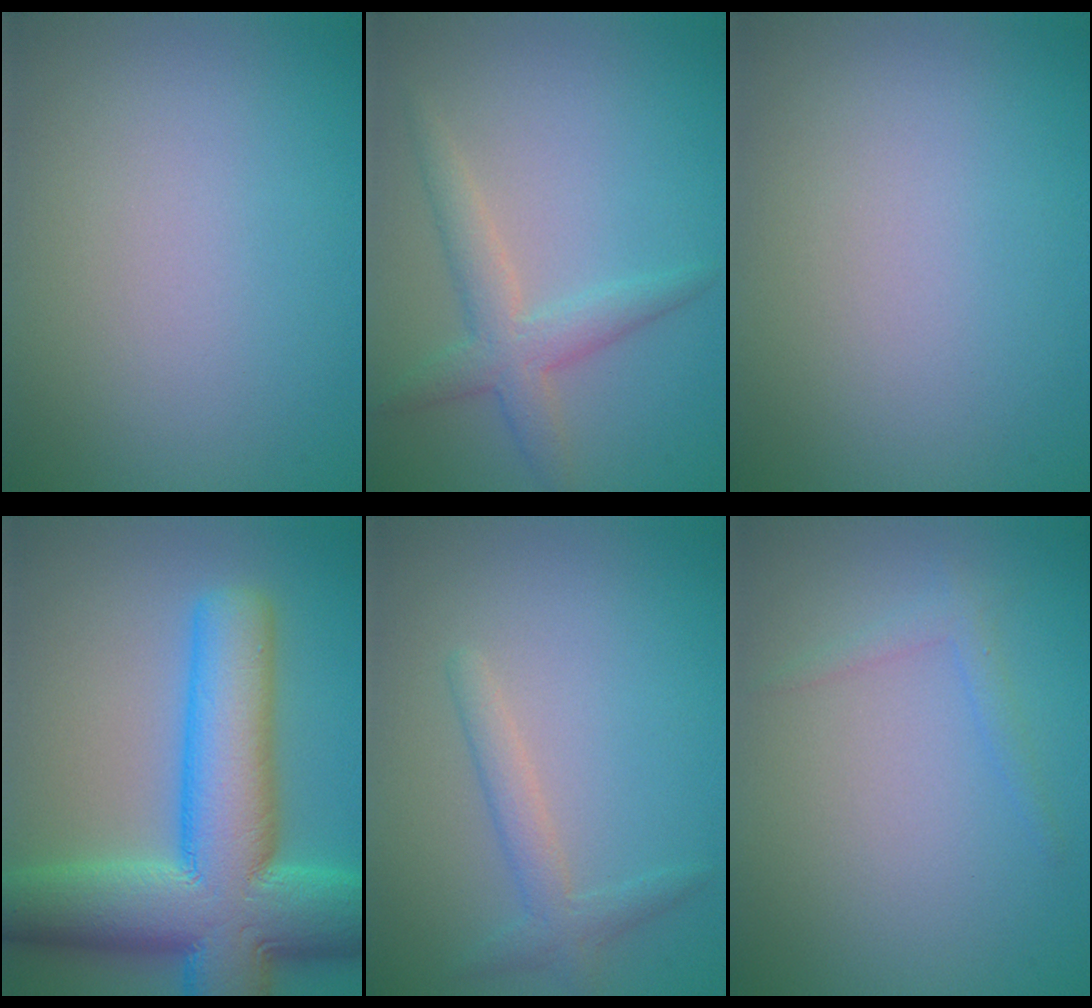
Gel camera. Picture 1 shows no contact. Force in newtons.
{"total": 3.3, "press": 3.3, "slide": 0.0}
{"total": 0.0}
{"total": 14.3, "press": 14.3, "slide": 0.4}
{"total": 2.1, "press": 2.1, "slide": 0.1}
{"total": 1.3, "press": 1.2, "slide": 0.1}